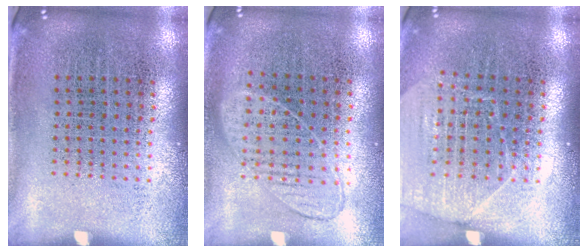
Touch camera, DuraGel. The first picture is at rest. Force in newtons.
{"total": 0.9, "press": 0.9, "slide": 0.4}
{"total": 1.6, "press": 1.6, "slide": 0.3}